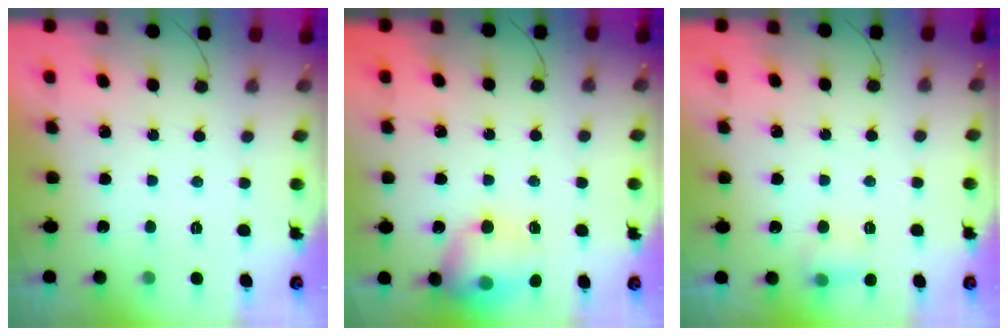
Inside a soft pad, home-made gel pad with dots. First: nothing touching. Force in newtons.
{"total": 14.9, "press": 14.8, "slide": 2.1}
{"total": 5.2, "press": 4.9, "slide": 1.6}